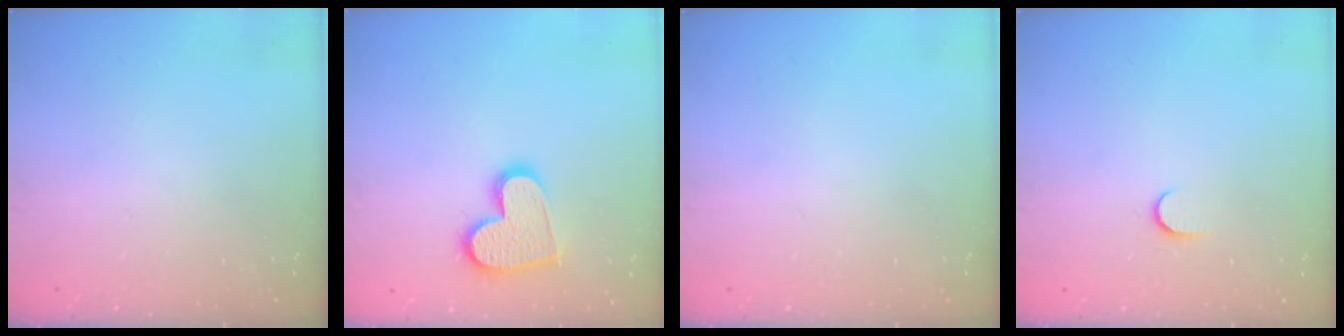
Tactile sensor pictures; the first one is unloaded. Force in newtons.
{"total": 13.8, "press": 13.8, "slide": 1.1}
{"total": 0.0}
{"total": 3.9, "press": 3.9, "slide": 0.5}